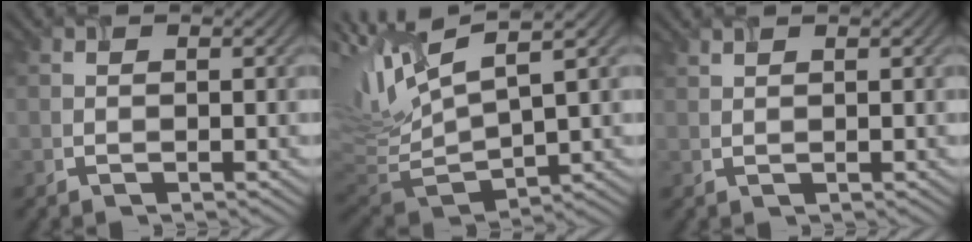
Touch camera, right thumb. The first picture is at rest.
{"total": 12.9, "force": [4.1, 4.8, 11.3], "torque": [-0.268, 0.005, 0.087]}
{"total": 0.8, "force": [0.8, 0.0, 0.3], "torque": [-0.009, -0.002, 0.016]}